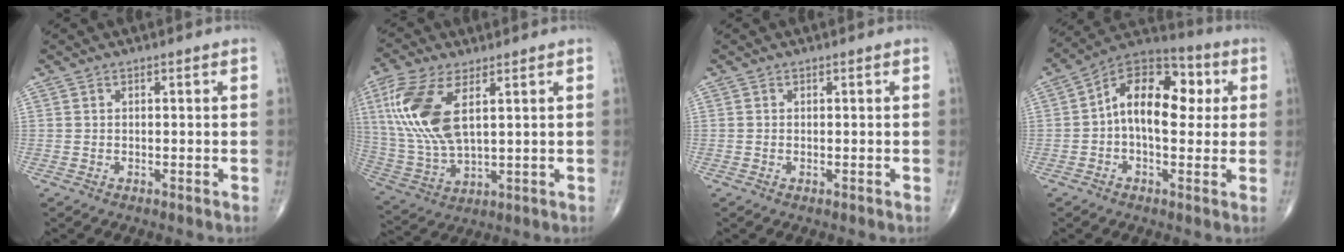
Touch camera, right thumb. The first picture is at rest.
{"total": 15.3, "force": [4.7, 6.8, 12.8], "torque": [-0.288, -0.011, 0.100]}
{"total": 0.0}
{"total": 15.2, "force": [1.6, 9.1, 12.1], "torque": [-0.157, 0.036, 0.015]}